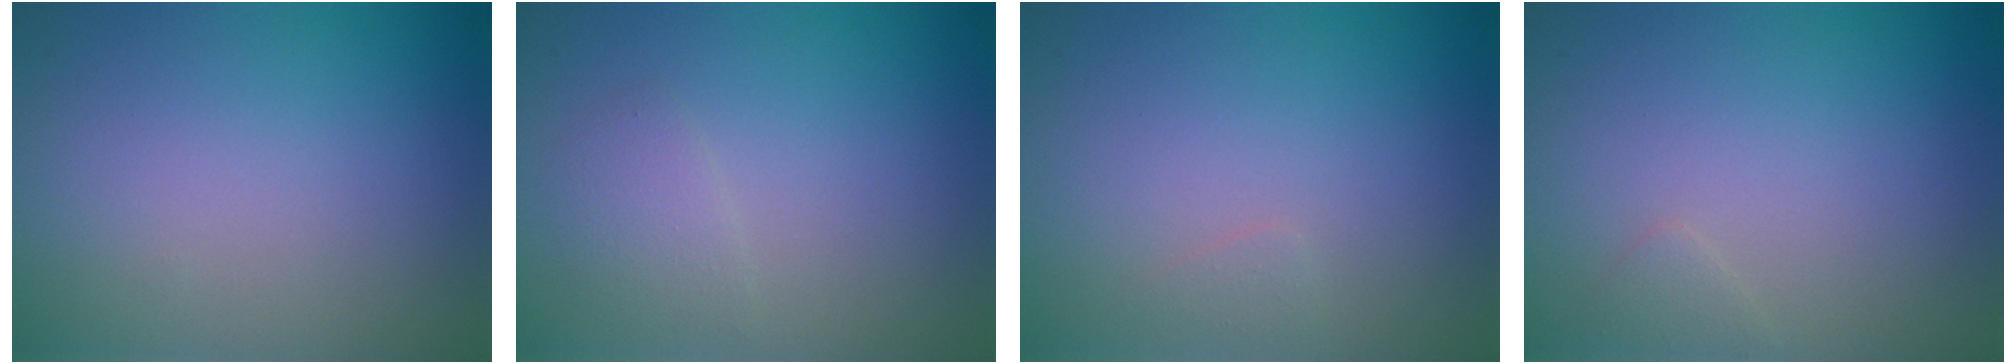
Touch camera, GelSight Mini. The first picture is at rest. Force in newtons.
{"total": 1.6, "press": 1.6, "slide": 0.1}
{"total": 0.6, "press": 0.6, "slide": 0.1}
{"total": 0.8, "press": 0.8, "slide": 0.1}